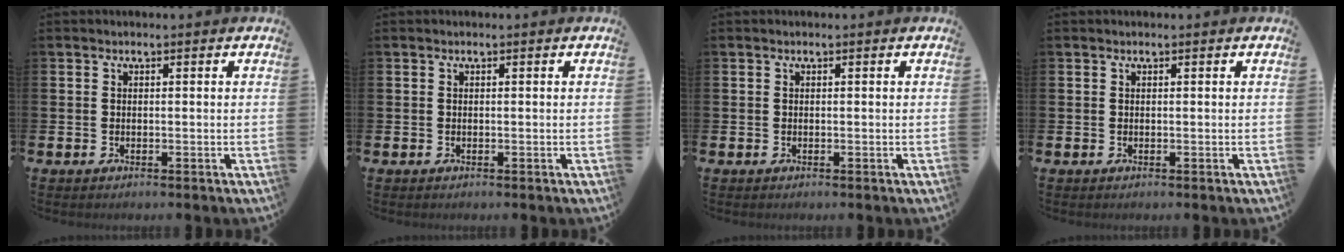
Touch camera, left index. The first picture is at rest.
{"total": 0.0}
{"total": 0.0}
{"total": 0.0}